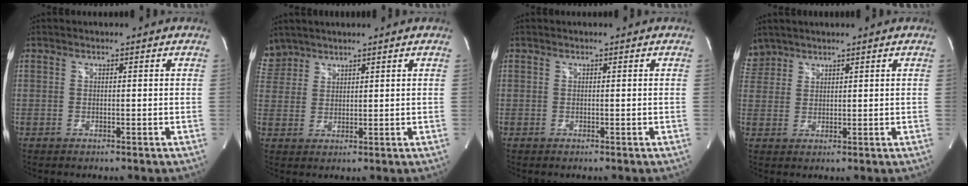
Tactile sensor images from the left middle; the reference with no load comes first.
{"total": 4.6, "force": [4.0, 2.2, -0.2], "torque": [0.003, 0.015, 0.087]}
{"total": 0.0}
{"total": 3.6, "force": [3.1, 1.7, -0.3], "torque": [0.005, 0.013, 0.066]}